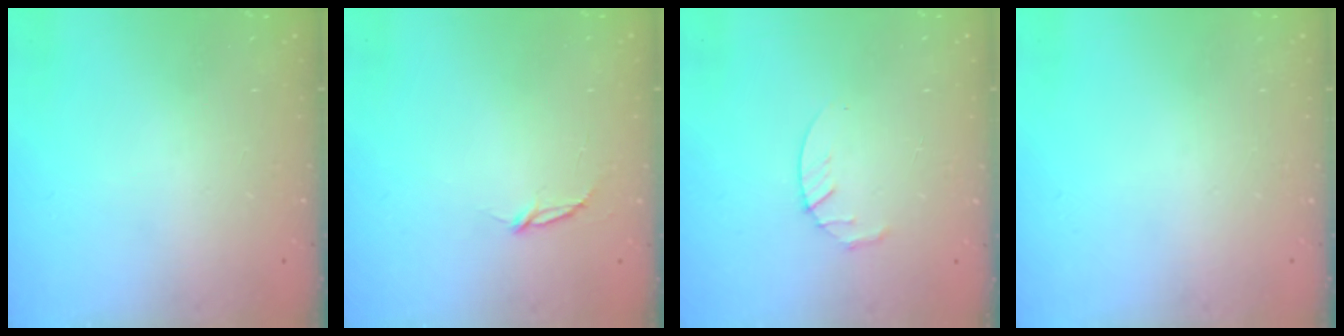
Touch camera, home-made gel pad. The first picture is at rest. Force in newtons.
{"total": 2.8, "press": 2.8, "slide": 0.3}
{"total": 3.0, "press": 2.9, "slide": 0.5}
{"total": 0.0}